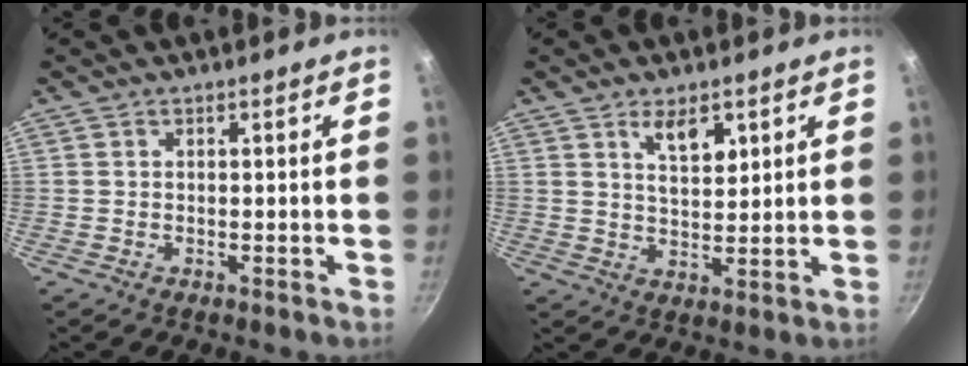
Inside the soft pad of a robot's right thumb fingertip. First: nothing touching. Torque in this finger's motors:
{"motor_torque": [-0.65, 0.82, 0.16, 0.00, 0.16]}